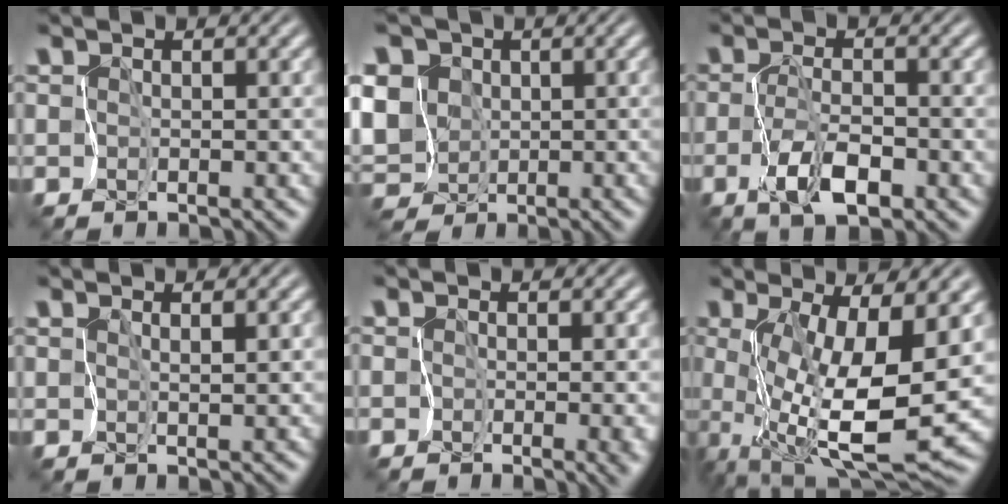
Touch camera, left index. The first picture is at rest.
{"total": 9.2, "force": [1.0, 7.7, 5.0], "torque": [-0.106, 0.022, -0.020]}
{"total": 3.4, "force": [-1.8, 0.9, 2.8], "torque": [-0.061, -0.001, -0.034]}
{"total": 0.8, "force": [0.6, -0.2, 0.5], "torque": [-0.010, -0.003, 0.017]}
{"total": 2.4, "force": [-0.6, 1.0, 2.0], "torque": [-0.020, -0.011, -0.008]}
{"total": 10.0, "force": [-0.3, 2.7, 9.7], "torque": [-0.182, -0.027, 0.006]}